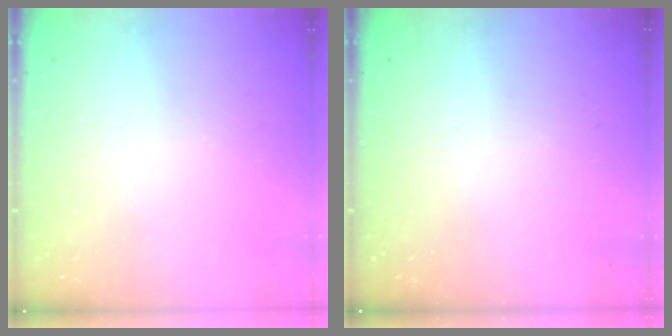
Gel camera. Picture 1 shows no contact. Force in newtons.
{"total": 5.0, "press": 5.0, "slide": 0.5}